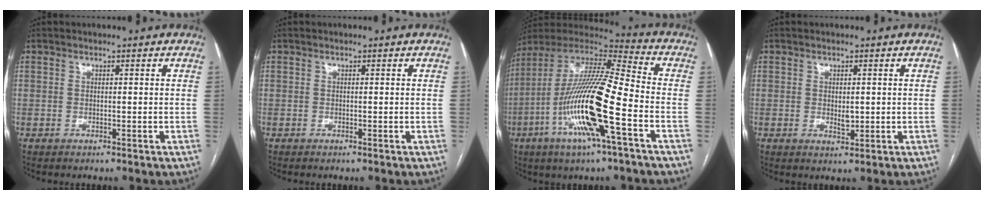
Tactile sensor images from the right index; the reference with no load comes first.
{"total": 0.0}
{"total": 20.5, "force": [-6.4, 1.8, 19.4], "torque": [-0.393, -0.017, -0.123]}
{"total": 2.1, "force": [0.0, 1.0, 1.9], "torque": [-0.031, -0.004, 0.003]}